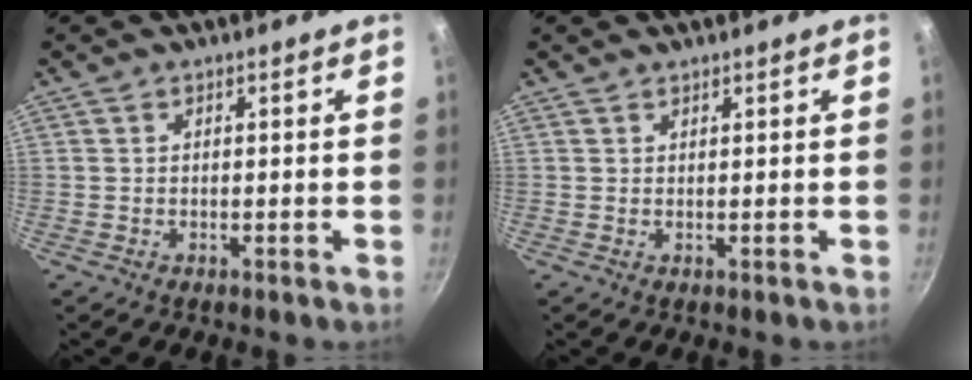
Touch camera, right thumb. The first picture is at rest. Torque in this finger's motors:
{"motor_torque": [0.30, -0.04, 0.19, 0.02, -0.03]}